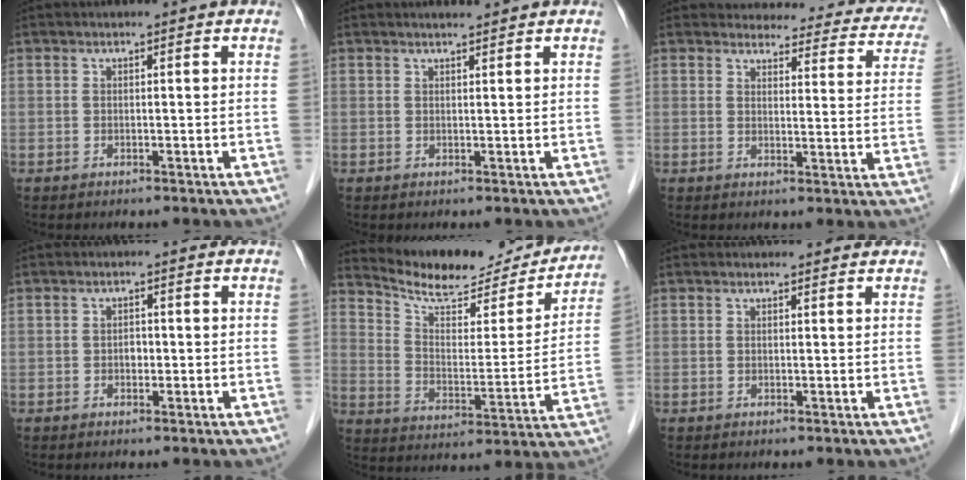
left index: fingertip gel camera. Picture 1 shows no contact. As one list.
[{"total": 1.3, "force": [1.2, 0.0, 0.4], "torque": [-0.010, 0.002, 0.022]}, {"total": 17.3, "force": [15.8, 5.4, 4.5], "torque": [-0.020, -0.034, 0.148]}, {"total": 1.2, "force": [-0.3, 0.9, 0.8], "torque": [-0.011, 0.004, -0.006]}, {"total": 19.1, "force": [17.8, 4.7, 5.1], "torque": [-0.077, -0.020, 0.250]}, {"total": 1.5, "force": [1.5, 0.4, 0.0], "torque": [-0.011, 0.002, 0.014]}]